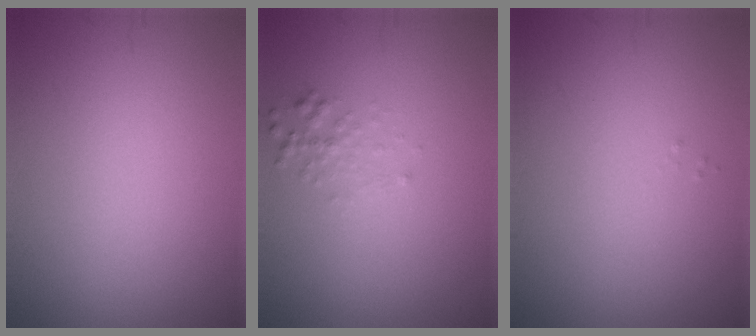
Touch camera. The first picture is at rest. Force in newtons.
{"total": 1.2, "press": 1.2, "slide": 0.0}
{"total": 0.0}